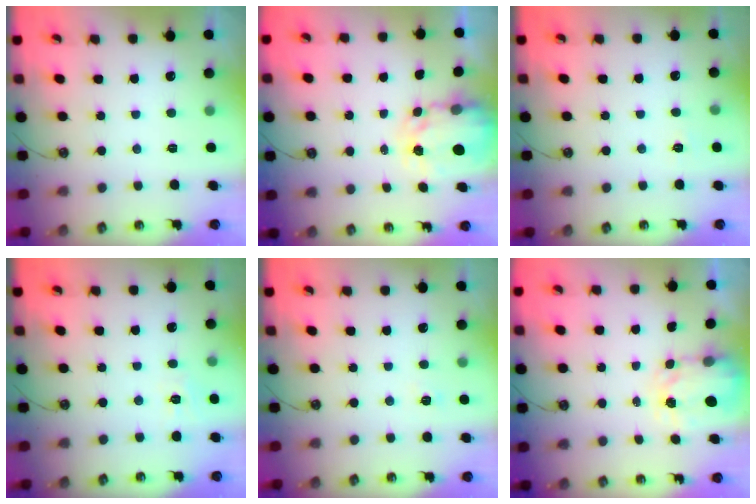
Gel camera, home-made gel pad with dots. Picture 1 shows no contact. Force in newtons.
{"total": 3.9, "press": 3.9, "slide": 0.3}
{"total": 2.7, "press": 2.7, "slide": 0.4}
{"total": 3.0, "press": 3.0, "slide": 0.1}
{"total": 2.3, "press": 2.3, "slide": 0.3}
{"total": 3.6, "press": 3.5, "slide": 0.5}